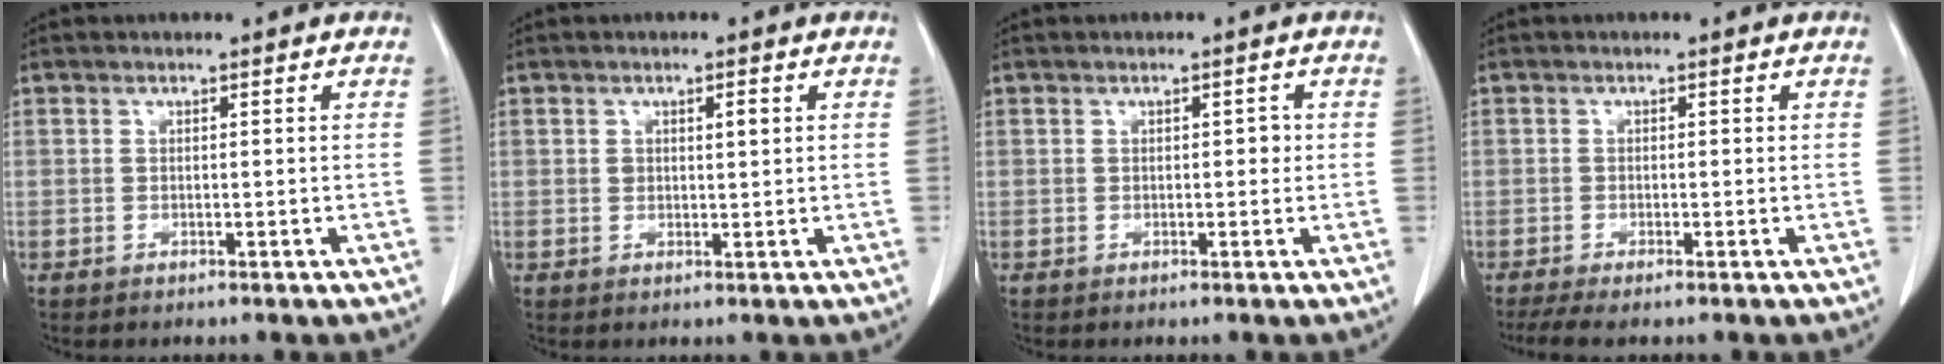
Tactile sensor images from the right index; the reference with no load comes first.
{"total": 1.9, "force": [0.6, 0.9, 1.5], "torque": [-0.026, 0.002, 0.011]}
{"total": 1.2, "force": [0.1, 0.7, 1.0], "torque": [-0.009, 0.007, 0.000]}
{"total": 2.9, "force": [-2.0, 0.4, 2.1], "torque": [-0.041, -0.008, -0.037]}